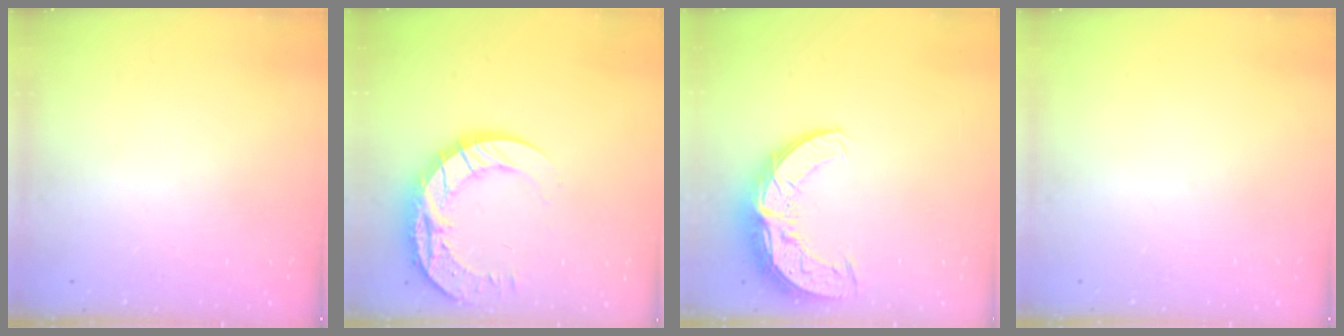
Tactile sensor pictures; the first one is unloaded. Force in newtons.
{"total": 17.9, "press": 17.8, "slide": 1.4}
{"total": 11.0, "press": 10.9, "slide": 0.8}
{"total": 0.0}